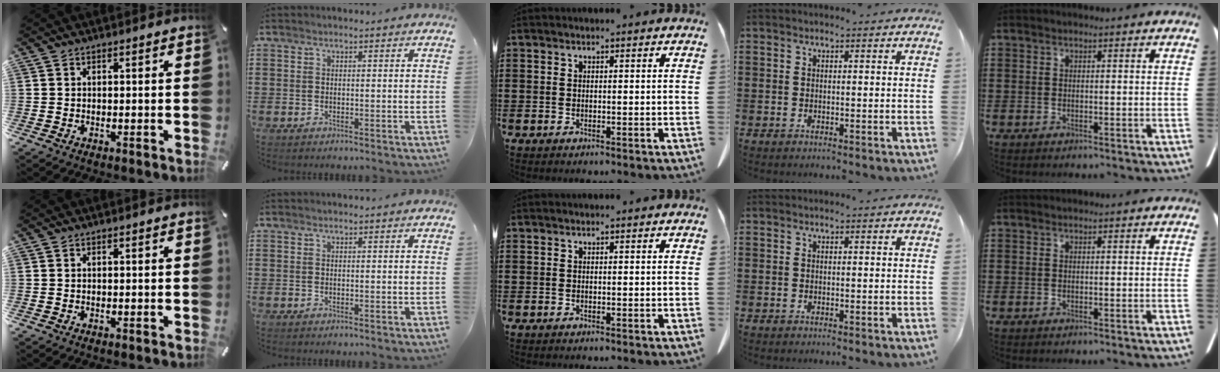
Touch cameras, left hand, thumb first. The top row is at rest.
{}